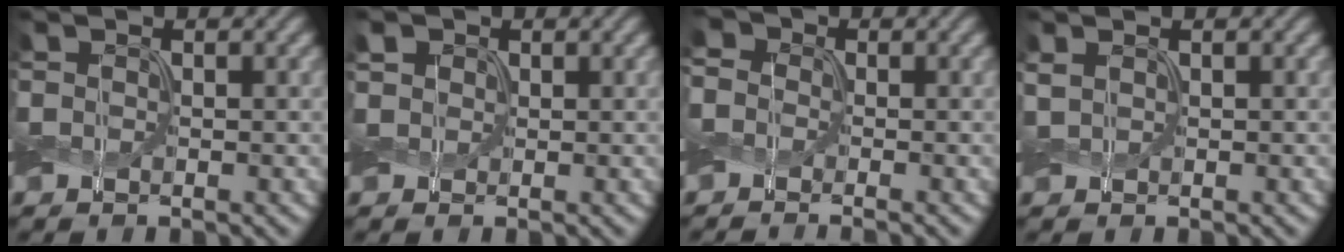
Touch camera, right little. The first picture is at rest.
{"total": 1.6, "force": [0.7, 1.3, 0.6], "torque": [-0.020, 0.003, 0.007]}
{"total": 4.6, "force": [-0.3, 3.9, 2.5], "torque": [-0.051, 0.011, -0.034]}
{"total": 0.6, "force": [0.3, 0.4, 0.4], "torque": [-0.013, 0.001, 0.007]}